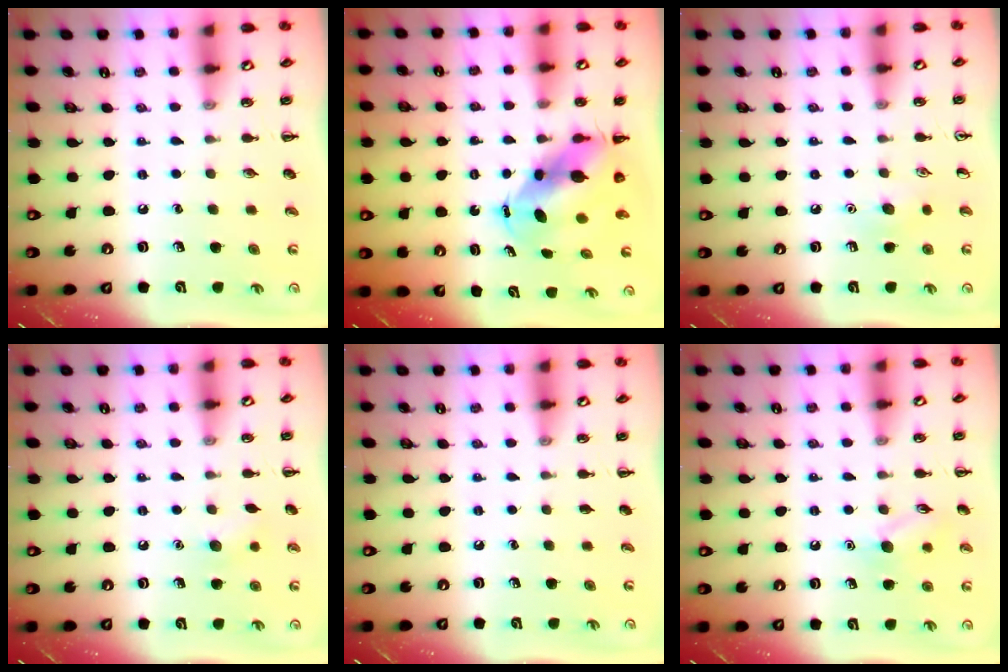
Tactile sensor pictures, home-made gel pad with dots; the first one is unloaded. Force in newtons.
{"total": 7.4, "press": 7.3, "slide": 1.6}
{"total": 7.3, "press": 7.0, "slide": 2.0}
{"total": 5.7, "press": 5.6, "slide": 1.3}
{"total": 0.0}
{"total": 8.5, "press": 8.5, "slide": 1.1}